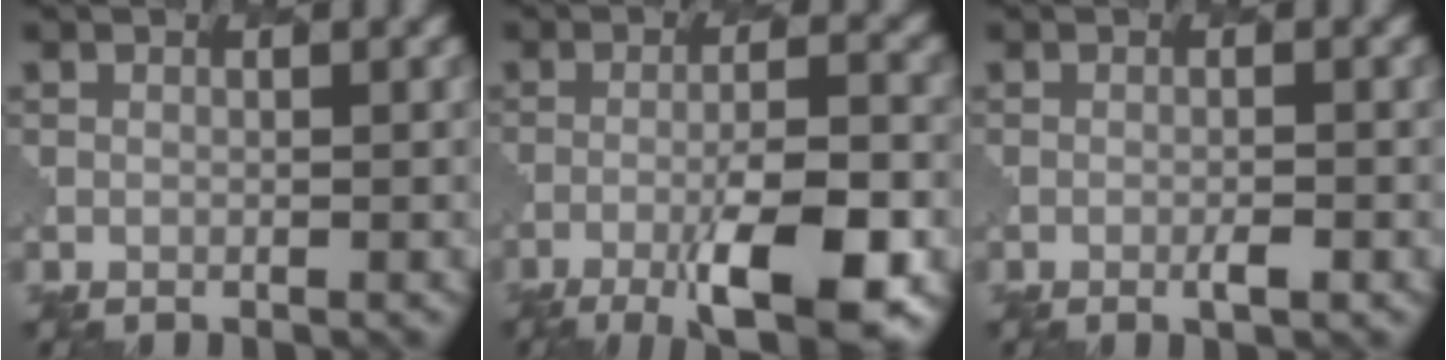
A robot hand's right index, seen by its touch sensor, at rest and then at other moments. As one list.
[{"total": 8.8, "force": [-4.4, 2.1, 7.3], "torque": [-0.120, -0.003, -0.070]}, {"total": 1.0, "force": [-0.4, 0.1, 1.0], "torque": [-0.016, 0.003, -0.007]}]